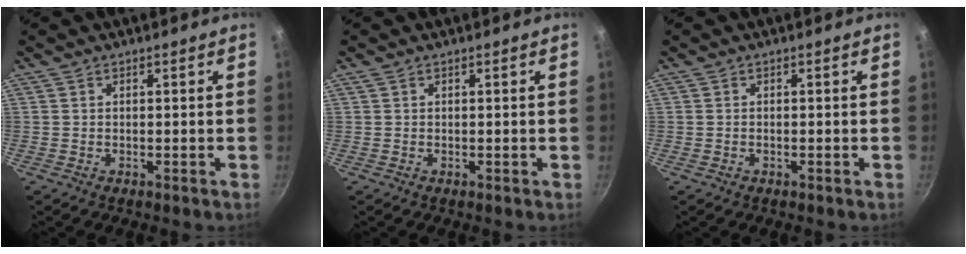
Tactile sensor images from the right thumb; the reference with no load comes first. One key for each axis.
{"total": 0.9, "fx": 0.5, "fy": 0.5, "fz": 0.5, "tx": -0.010, "ty": 0.002, "tz": 0.013}
{"total": 0.0}